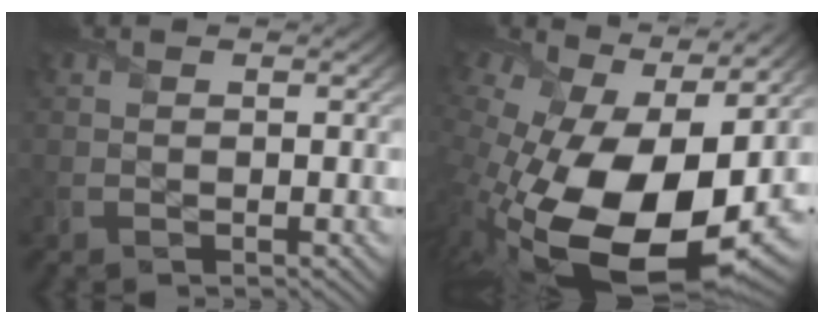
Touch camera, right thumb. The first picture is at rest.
{"total": 20.0, "force": [-1.5, 11.5, 16.3], "torque": [-0.311, -0.069, 0.017]}